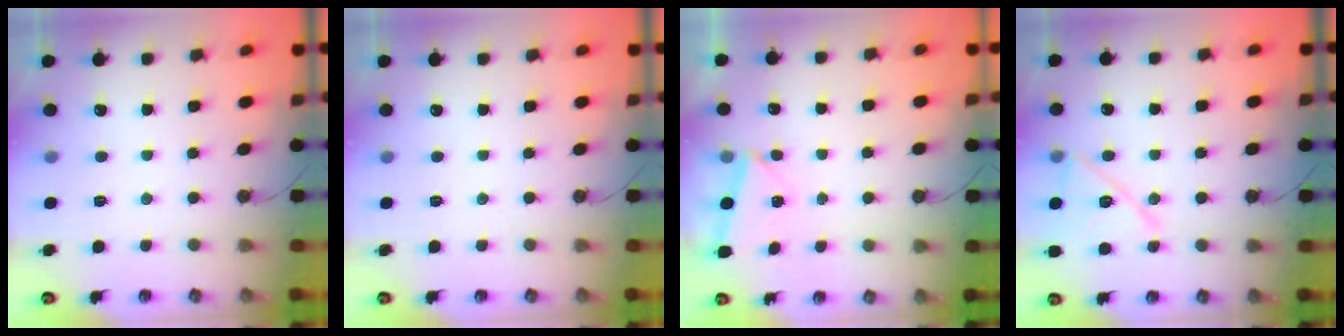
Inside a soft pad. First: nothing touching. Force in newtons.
{"total": 0.0}
{"total": 2.7, "press": 2.1, "slide": 1.8}
{"total": 13.7, "press": 13.3, "slide": 3.4}